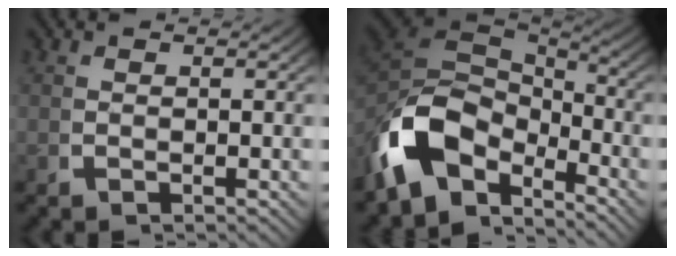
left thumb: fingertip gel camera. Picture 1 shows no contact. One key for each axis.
{"total": 13.3, "fx": -1.9, "fy": 9.2, "fz": 9.4, "tx": -0.222, "ty": -0.042, "tz": -0.019}